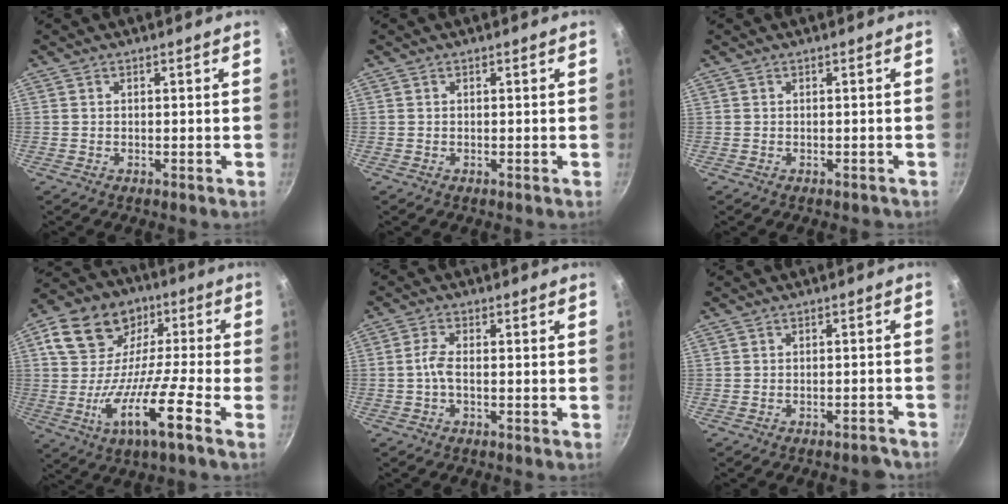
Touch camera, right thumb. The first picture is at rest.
{"total": 0.0}
{"total": 0.7, "force": [-0.5, 0.5, 0.2], "torque": [0.003, 0.010, 0.001]}
{"total": 16.3, "force": [-4.7, 7.9, 13.4], "torque": [-0.219, 0.037, -0.110]}
{"total": 2.8, "force": [-0.9, 0.8, 2.5], "torque": [-0.067, 0.008, -0.025]}
{"total": 2.7, "force": [-2.4, 0.8, 0.9], "torque": [-0.005, 0.038, -0.017]}